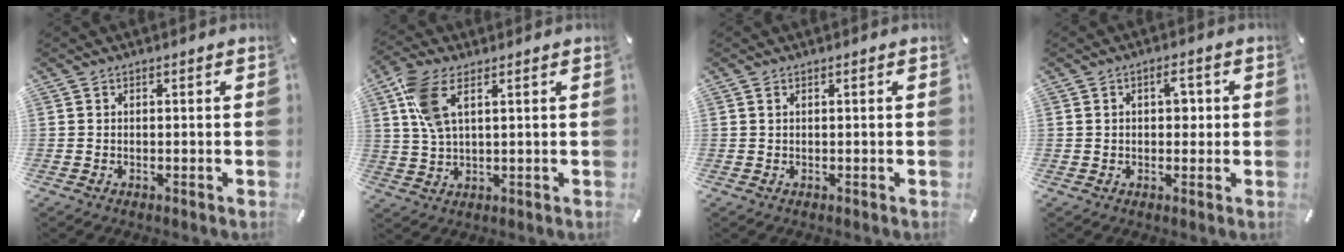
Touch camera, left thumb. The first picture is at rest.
{"total": 8.0, "force": [3.3, 3.5, 6.4], "torque": [-0.146, -0.001, 0.060]}
{"total": 0.5, "force": [0.2, 0.3, 0.4], "torque": [-0.009, 0.002, 0.002]}
{"total": 4.1, "force": [0.6, 2.5, 3.2], "torque": [-0.042, 0.001, 0.002]}